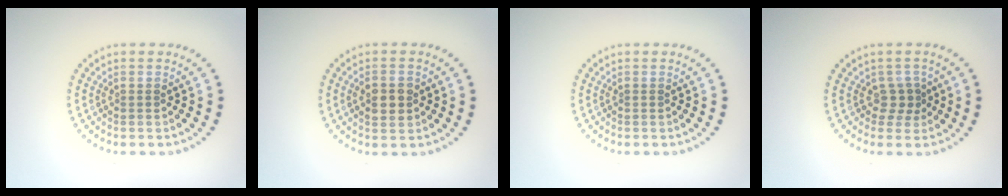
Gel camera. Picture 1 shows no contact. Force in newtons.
{"total": 2.8, "press": 2.8, "slide": 0.2}
{"total": 0.0}
{"total": 1.5, "press": 1.2, "slide": 0.9}